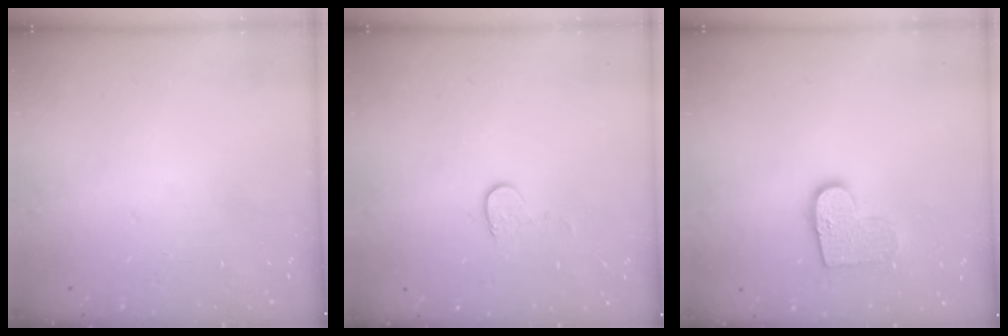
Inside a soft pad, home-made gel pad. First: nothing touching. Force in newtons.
{"total": 4.4, "press": 4.4, "slide": 0.4}
{"total": 10.3, "press": 10.3, "slide": 0.4}